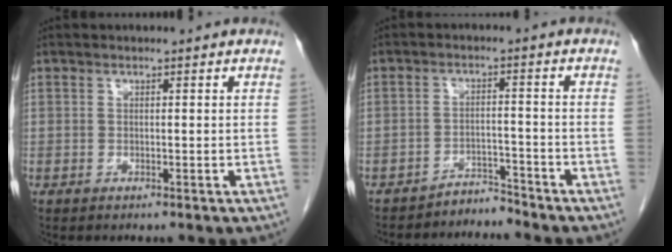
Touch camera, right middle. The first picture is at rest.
{"total": 3.3, "force": [-3.2, 0.2, -0.8], "torque": [0.018, -0.001, -0.051]}